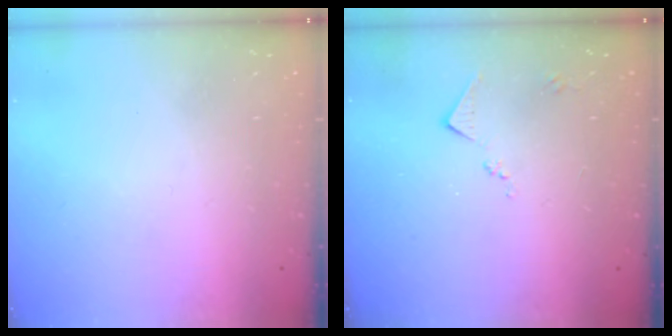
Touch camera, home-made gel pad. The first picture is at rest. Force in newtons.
{"total": 6.4, "press": 6.4, "slide": 0.8}